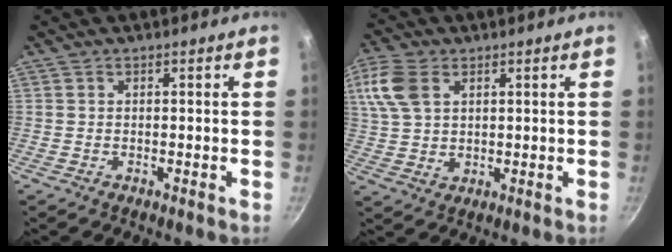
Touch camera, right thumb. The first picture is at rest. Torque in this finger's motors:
{"motor_torque": [-0.27, 0.33, -0.03, 0.08, 0.08]}